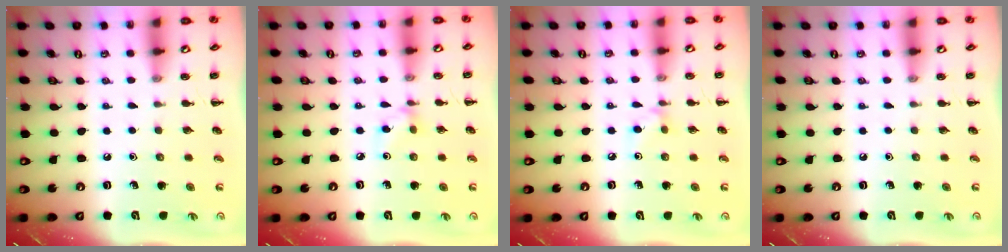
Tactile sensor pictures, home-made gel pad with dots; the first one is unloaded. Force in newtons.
{"total": 3.9, "press": 3.6, "slide": 1.5}
{"total": 5.5, "press": 5.2, "slide": 1.9}
{"total": 0.0}